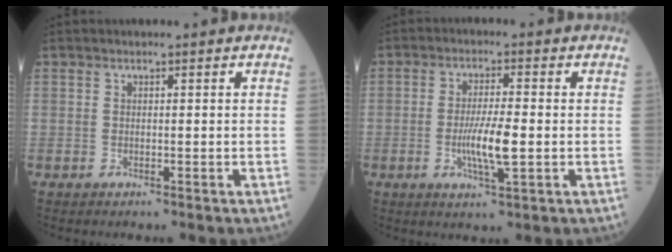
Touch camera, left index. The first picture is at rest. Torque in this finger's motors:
{"motor_torque": [1.10, 0.03, 0.23, 0.07]}